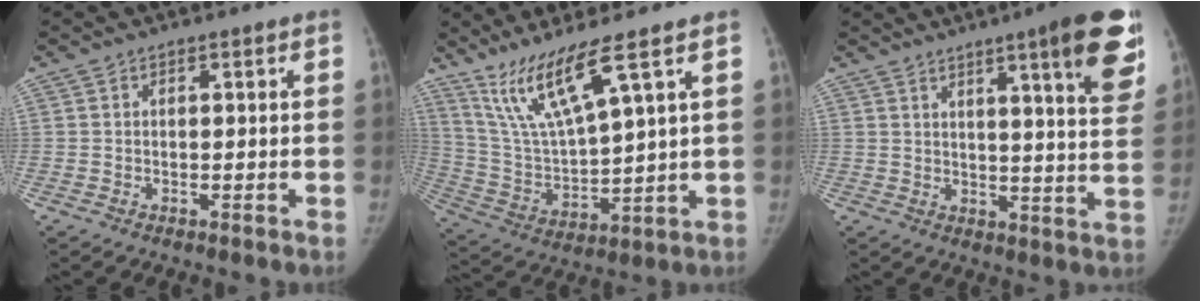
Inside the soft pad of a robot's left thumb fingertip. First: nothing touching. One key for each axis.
{"total": 11.7, "fx": 7.9, "fy": 0.4, "fz": 8.7, "tx": -0.178, "ty": -0.047, "tz": 0.175}
{"total": 15.6, "fx": 8.7, "fy": 2.1, "fz": 12.8, "tx": -0.142, "ty": -0.045, "tz": 0.108}